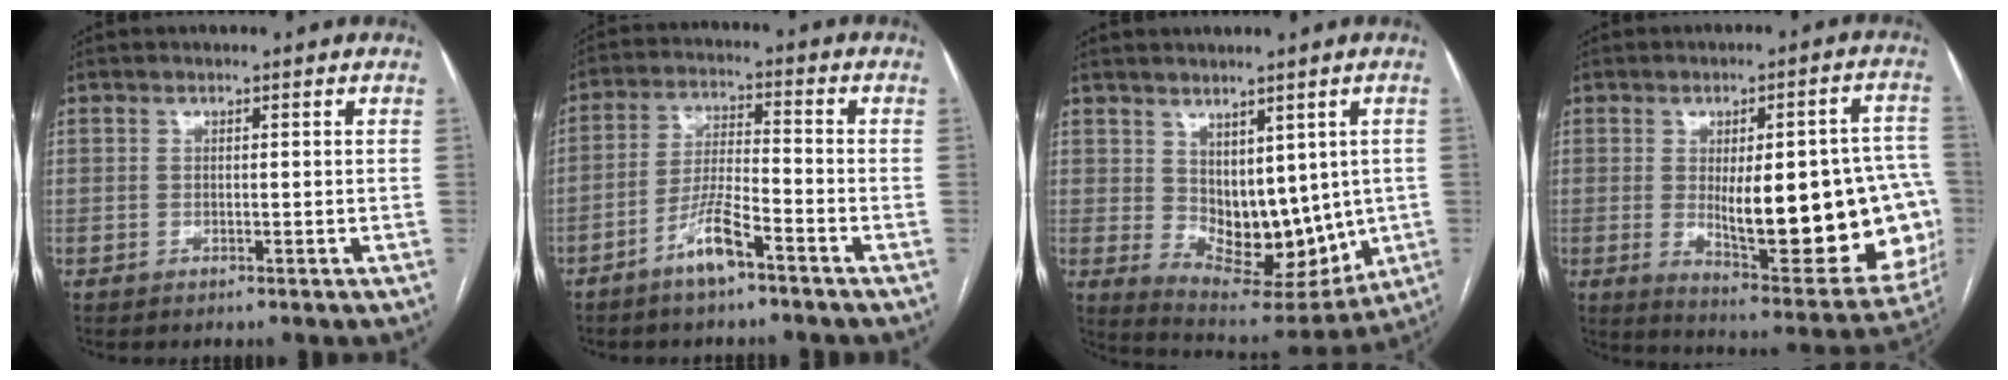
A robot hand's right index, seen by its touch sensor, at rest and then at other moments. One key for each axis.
{"total": 6.9, "fx": -4.5, "fy": 0.8, "fz": 5.1, "tx": -0.106, "ty": 0.000, "tz": -0.086}
{"total": 12.6, "fx": 0.2, "fy": 7.4, "fz": 10.2, "tx": -0.136, "ty": -0.007, "tz": 0.034}
{"total": 24.9, "fx": -2.5, "fy": 7.3, "fz": 23.7, "tx": -0.240, "ty": 0.010, "tz": -0.003}